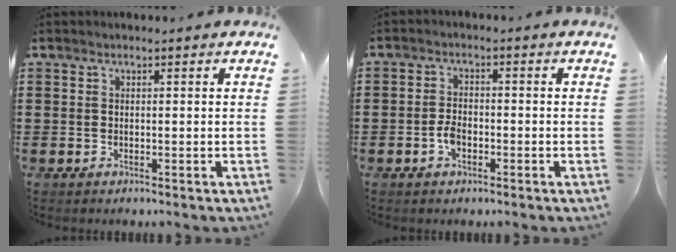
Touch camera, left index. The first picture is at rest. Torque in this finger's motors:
{"motor_torque": [0.72, 0.71, 0.17, 0.05]}